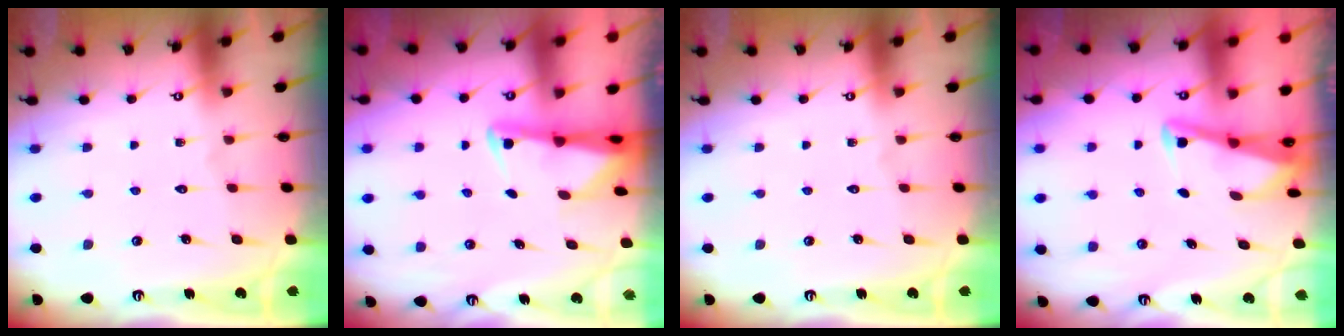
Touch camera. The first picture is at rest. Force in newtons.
{"total": 2.3, "press": 2.3, "slide": 0.5}
{"total": 0.0}
{"total": 2.8, "press": 2.8, "slide": 0.4}